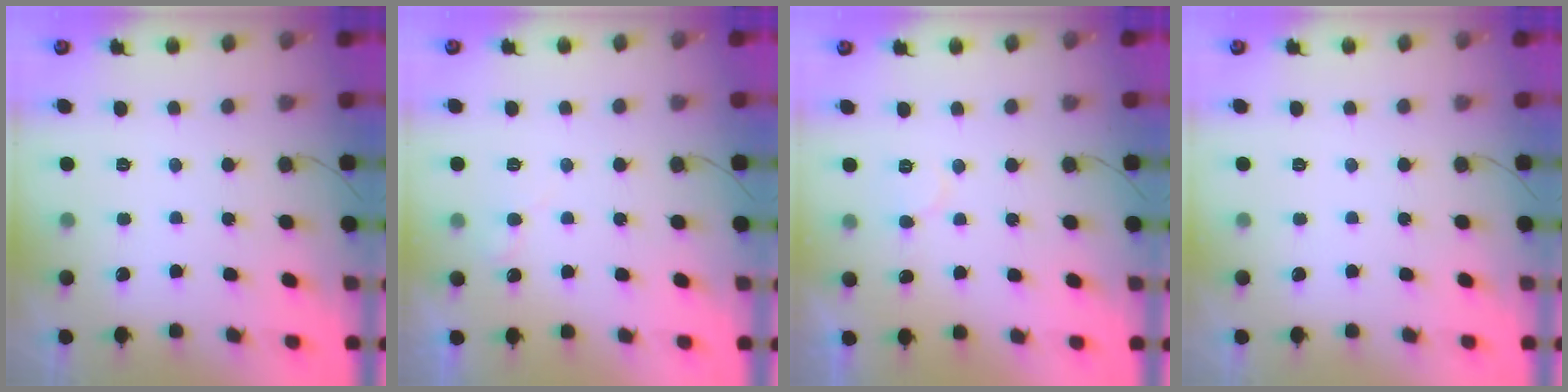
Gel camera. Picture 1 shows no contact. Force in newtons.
{"total": 5.8, "press": 5.8, "slide": 0.4}
{"total": 4.8, "press": 4.7, "slide": 0.4}
{"total": 0.0}